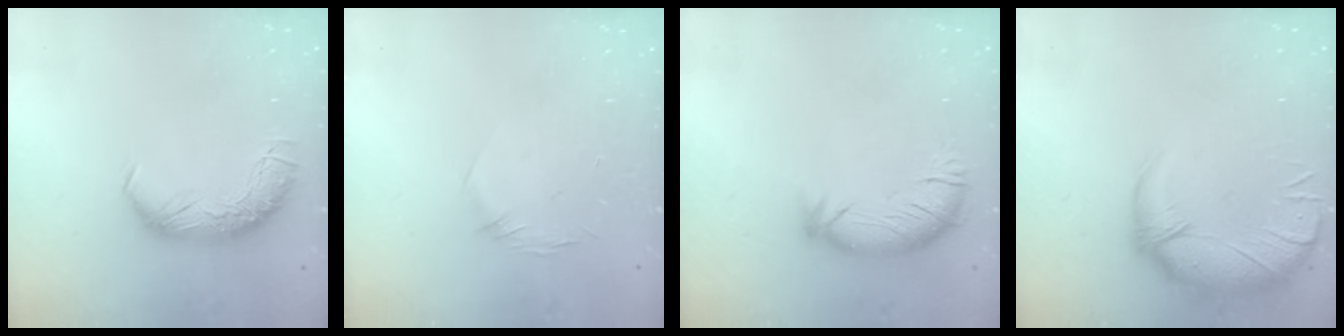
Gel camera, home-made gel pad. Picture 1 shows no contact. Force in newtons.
{"total": 7.6, "press": 7.6, "slide": 0.7}
{"total": 2.9, "press": 2.0, "slide": 2.2}
{"total": 2.9, "press": 1.8, "slide": 2.3}